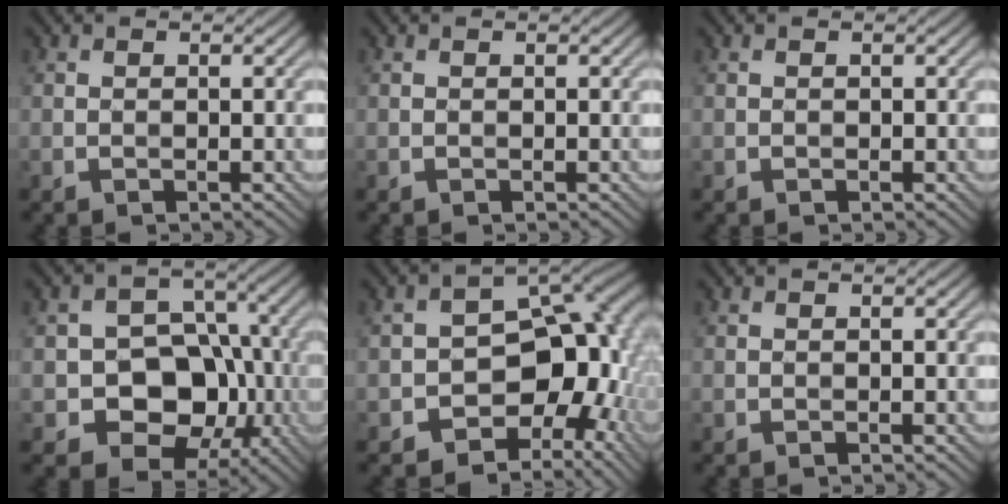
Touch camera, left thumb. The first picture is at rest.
{"total": 0.0}
{"total": 0.0}
{"total": 12.4, "force": [-3.6, 9.8, 6.8], "torque": [-0.088, -0.018, -0.096]}
{"total": 13.1, "force": [-3.7, 9.6, 8.2], "torque": [-0.086, -0.014, -0.059]}
{"total": 0.0}